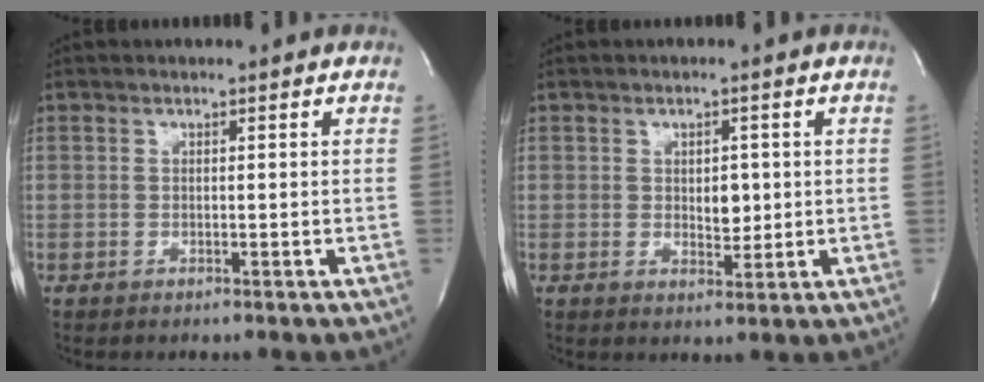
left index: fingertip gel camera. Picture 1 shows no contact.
{"total": 3.0, "force": [0.4, 1.8, 2.4], "torque": [-0.032, -0.004, 0.011]}